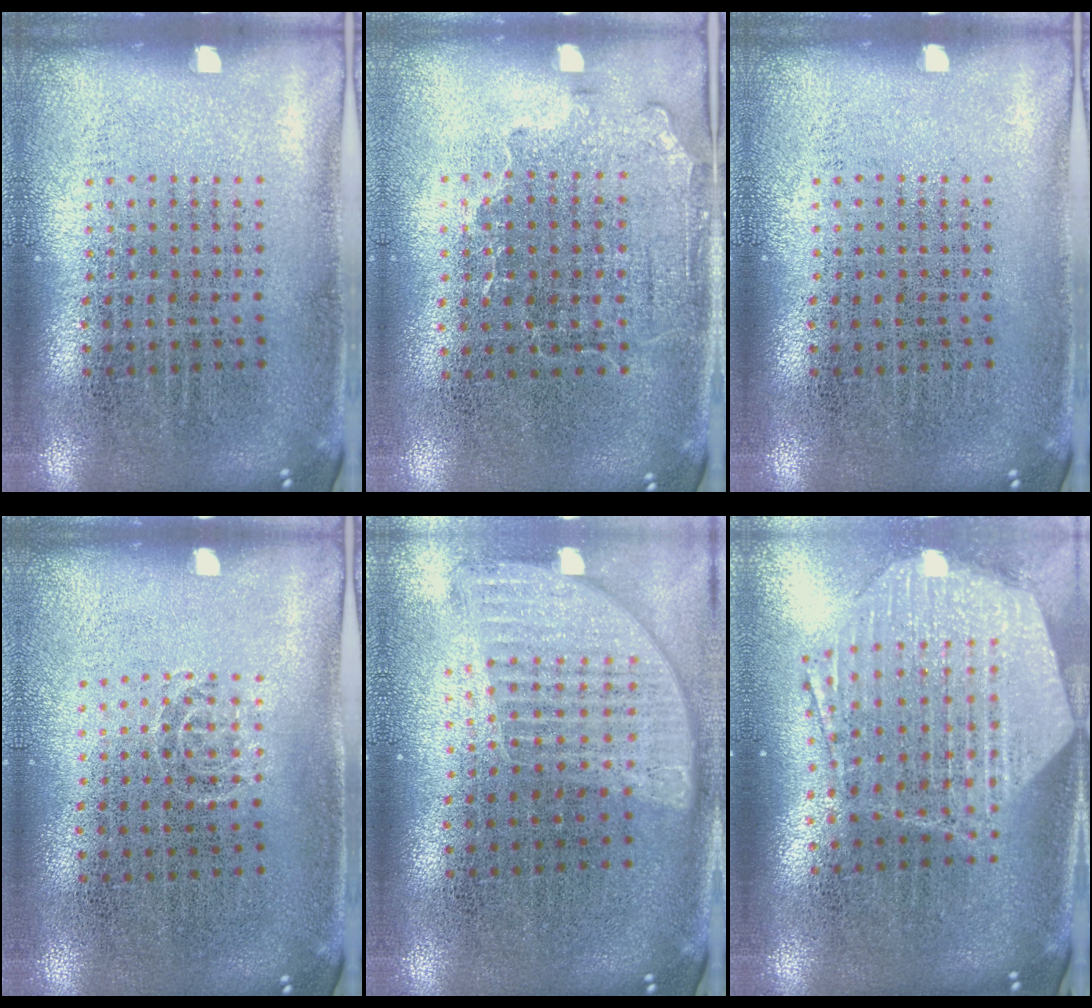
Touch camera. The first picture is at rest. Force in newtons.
{"total": 1.4, "press": 1.1, "slide": 0.8}
{"total": 0.0}
{"total": 0.5, "press": 0.4, "slide": 0.3}
{"total": 1.2, "press": 1.2, "slide": 0.5}
{"total": 2.5, "press": 2.1, "slide": 1.4}